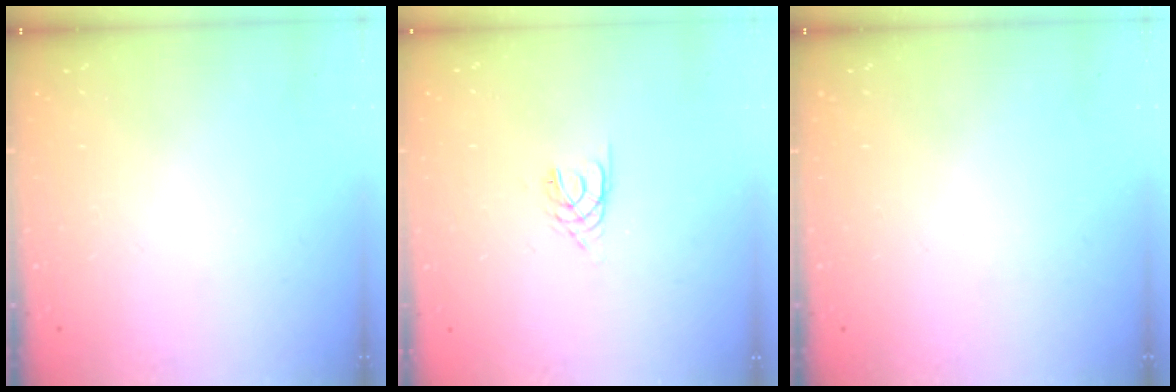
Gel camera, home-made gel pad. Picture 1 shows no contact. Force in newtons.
{"total": 3.5, "press": 3.5, "slide": 0.5}
{"total": 0.0}